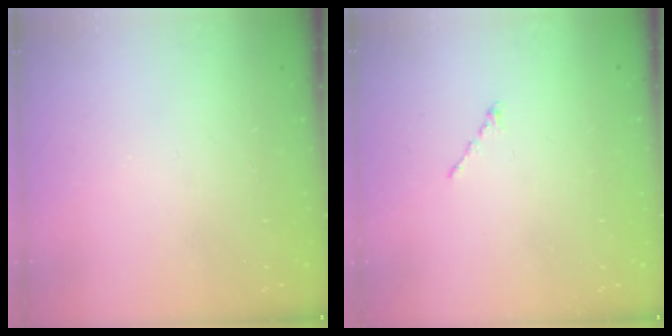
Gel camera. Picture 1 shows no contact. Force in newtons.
{"total": 0.0}